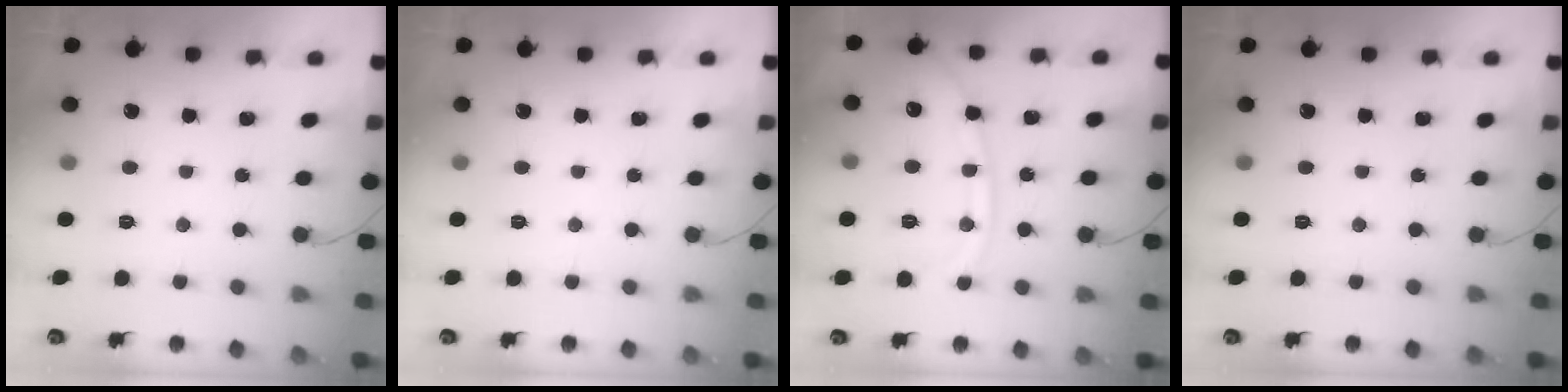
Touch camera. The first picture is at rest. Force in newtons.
{"total": 0.0}
{"total": 12.1, "press": 12.0, "slide": 1.6}
{"total": 0.0}